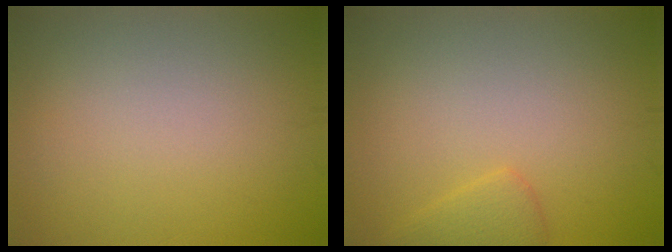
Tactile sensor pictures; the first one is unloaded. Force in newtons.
{"total": 1.7, "press": 1.7, "slide": 0.1}